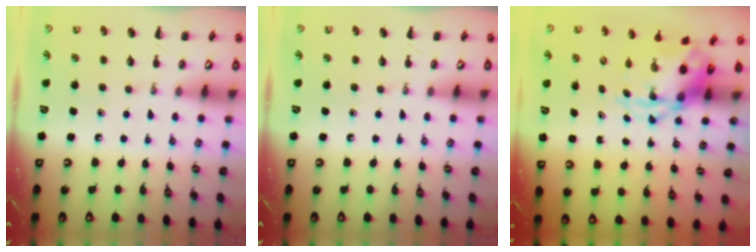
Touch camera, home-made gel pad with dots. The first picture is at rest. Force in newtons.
{"total": 0.0}
{"total": 4.6, "press": 4.5, "slide": 1.1}